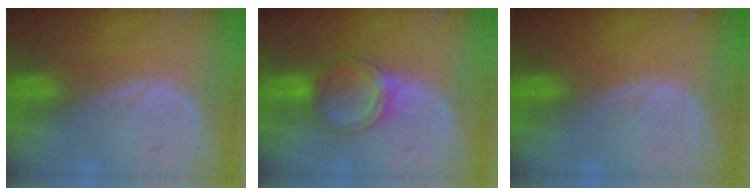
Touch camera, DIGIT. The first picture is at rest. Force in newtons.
{"total": 5.4, "press": 5.1, "slide": 1.9}
{"total": 0.0}